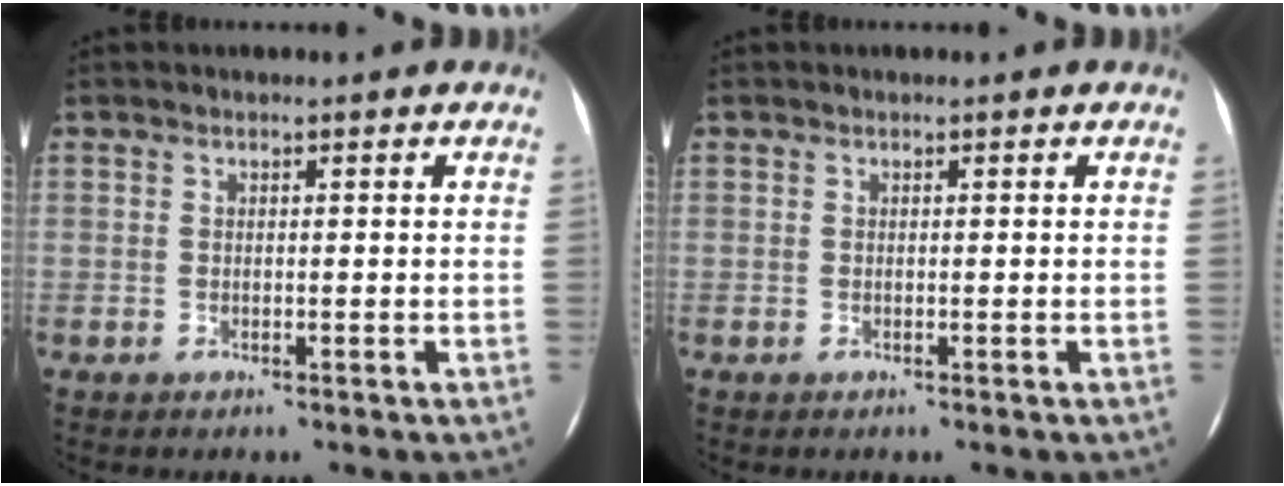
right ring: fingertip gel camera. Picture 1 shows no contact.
{"total": 0.0}